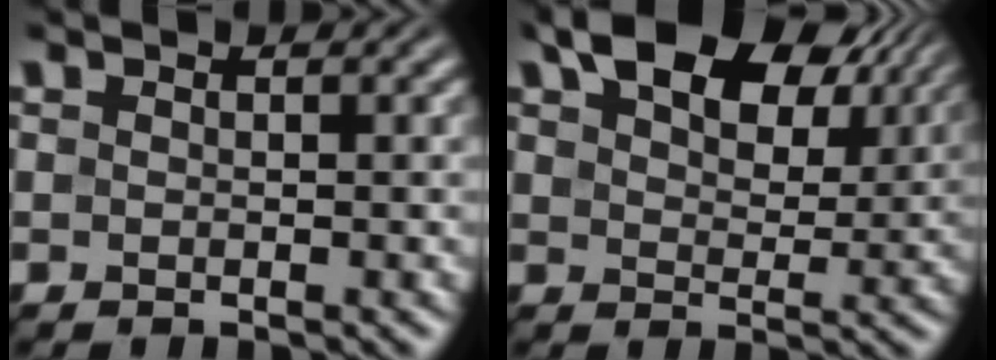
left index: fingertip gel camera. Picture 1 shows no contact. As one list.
[{"total": 10.7, "force": [6.3, 5.6, 6.6], "torque": [-0.112, 0.016, 0.106]}]